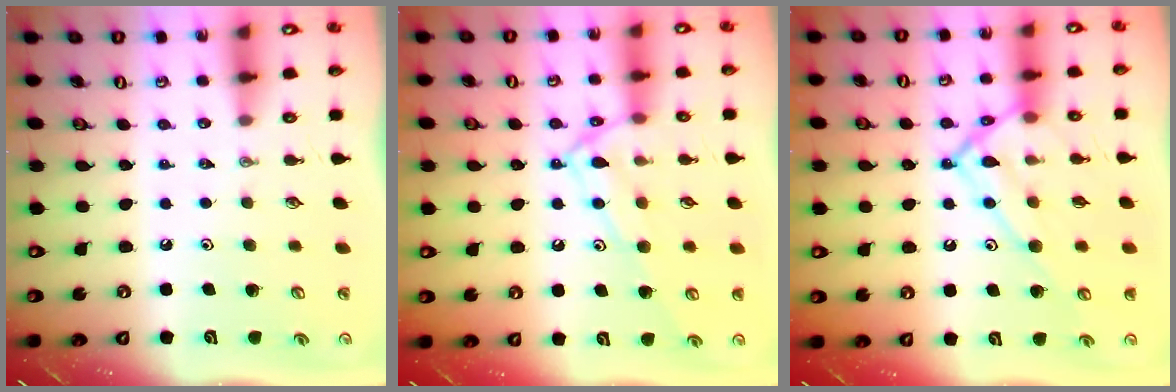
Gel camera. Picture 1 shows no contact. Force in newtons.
{"total": 13.2, "press": 13.1, "slide": 0.9}
{"total": 15.9, "press": 15.9, "slide": 1.3}